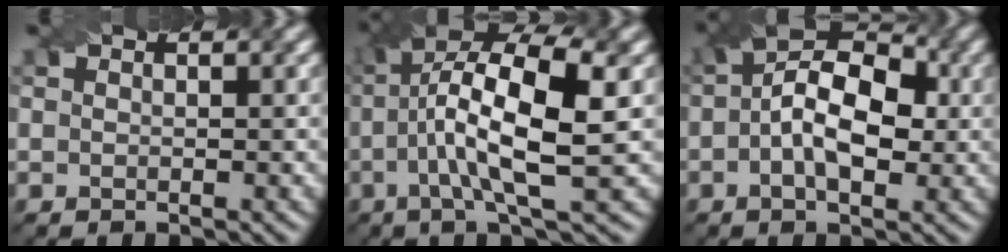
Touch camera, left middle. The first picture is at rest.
{"total": 9.1, "force": [0.2, 2.5, 8.8], "torque": [-0.147, 0.019, 0.017]}
{"total": 7.2, "force": [-0.4, 4.1, 5.9], "torque": [-0.086, 0.020, -0.002]}